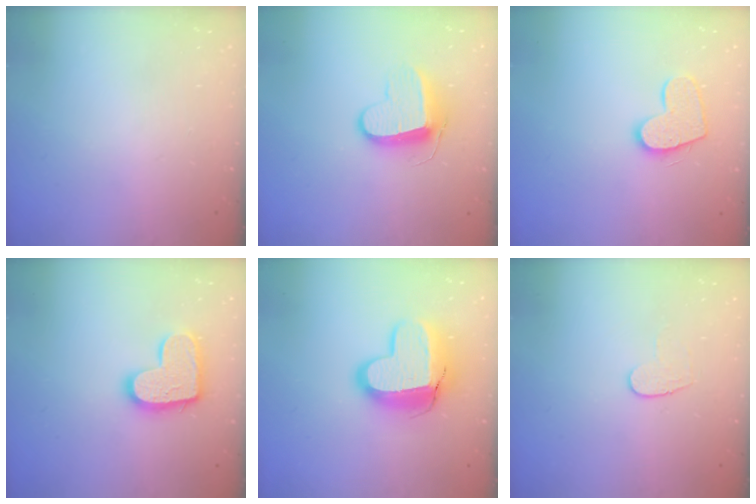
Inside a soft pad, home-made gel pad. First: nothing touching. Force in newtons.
{"total": 9.9, "press": 9.9, "slide": 0.1}
{"total": 11.1, "press": 11.1, "slide": 0.6}
{"total": 14.2, "press": 14.2, "slide": 0.8}
{"total": 14.1, "press": 14.1, "slide": 1.1}
{"total": 6.6, "press": 6.6, "slide": 0.6}